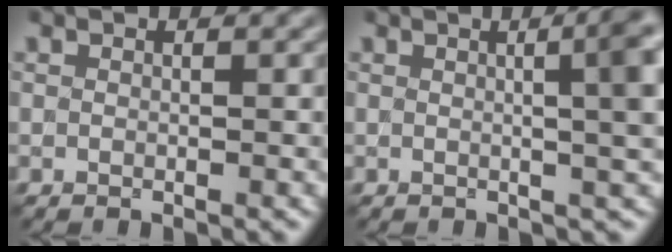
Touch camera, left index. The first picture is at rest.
{"total": 7.5, "force": [0.9, 2.8, 6.9], "torque": [-0.037, 0.022, 0.000]}